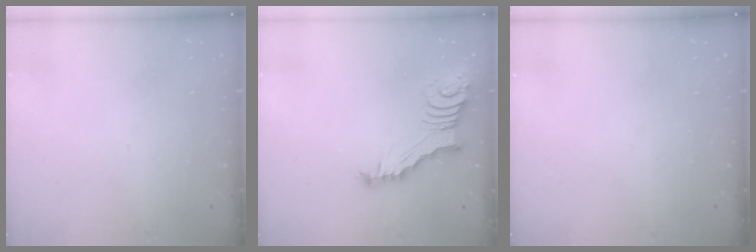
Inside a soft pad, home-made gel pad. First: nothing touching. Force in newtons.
{"total": 4.8, "press": 4.8, "slide": 0.4}
{"total": 0.0}